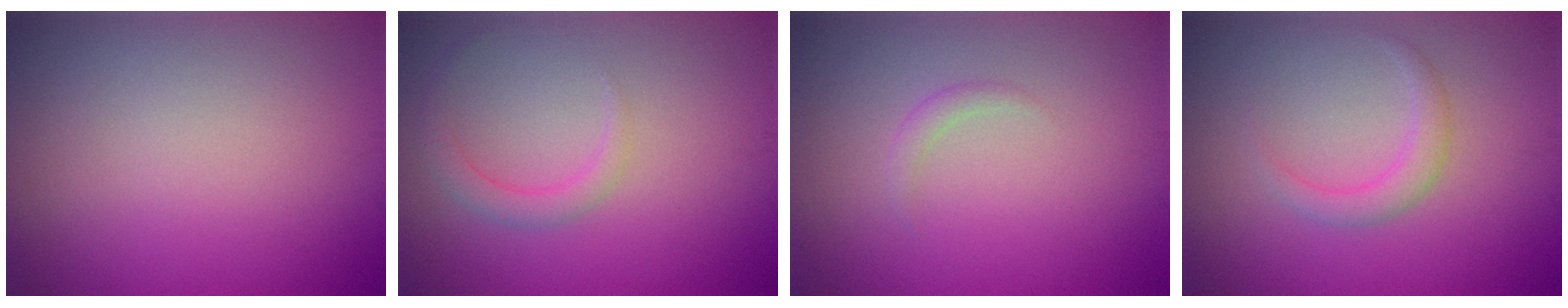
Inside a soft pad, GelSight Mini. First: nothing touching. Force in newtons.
{"total": 1.8, "press": 1.8, "slide": 0.0}
{"total": 0.9, "press": 0.9, "slide": 0.1}
{"total": 1.8, "press": 1.8, "slide": 0.2}